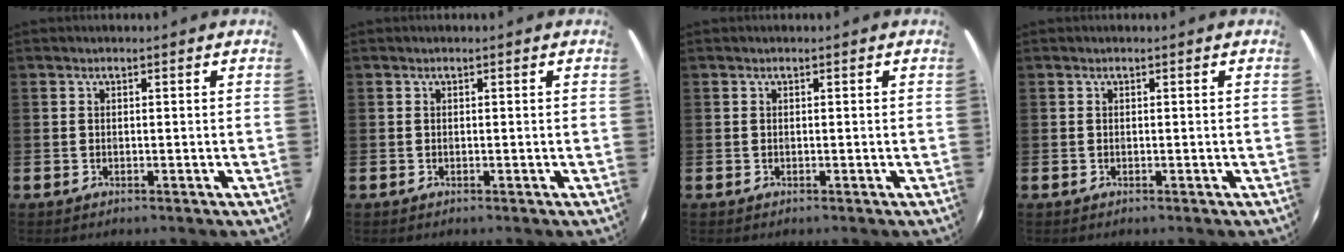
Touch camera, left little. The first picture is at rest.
{"total": 0.0}
{"total": 0.0}
{"total": 0.0}